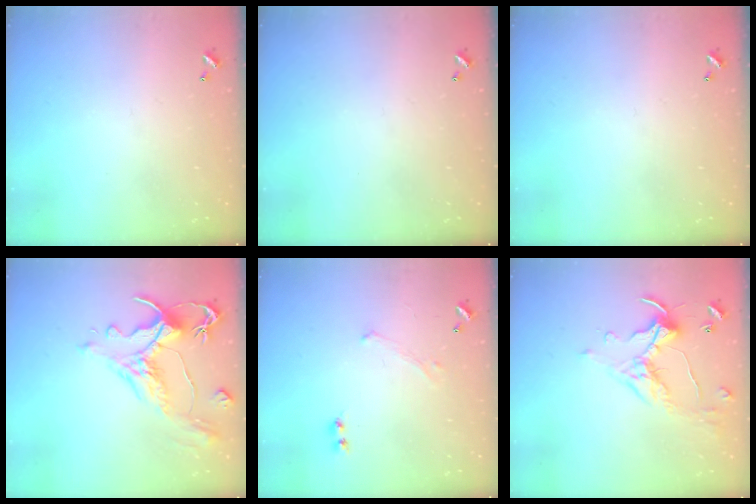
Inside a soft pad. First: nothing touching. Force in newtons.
{"total": 0.0}
{"total": 0.0}
{"total": 1.6, "press": 0.3, "slide": 1.5}
{"total": 0.0}
{"total": 1.5, "press": 1.5, "slide": 0.2}